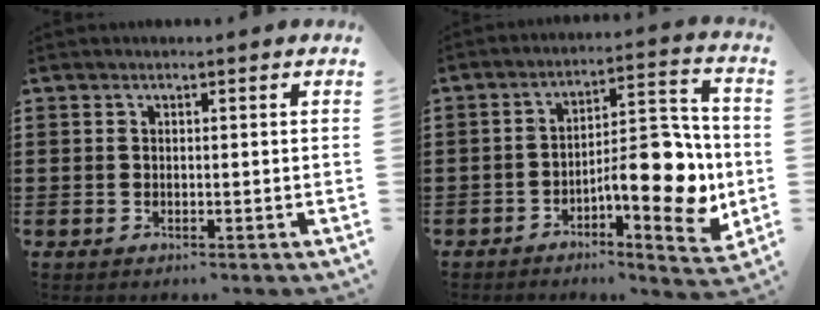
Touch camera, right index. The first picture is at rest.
{"total": 11.7, "force": [-2.8, 4.7, 10.4], "torque": [-0.120, -0.002, -0.051]}